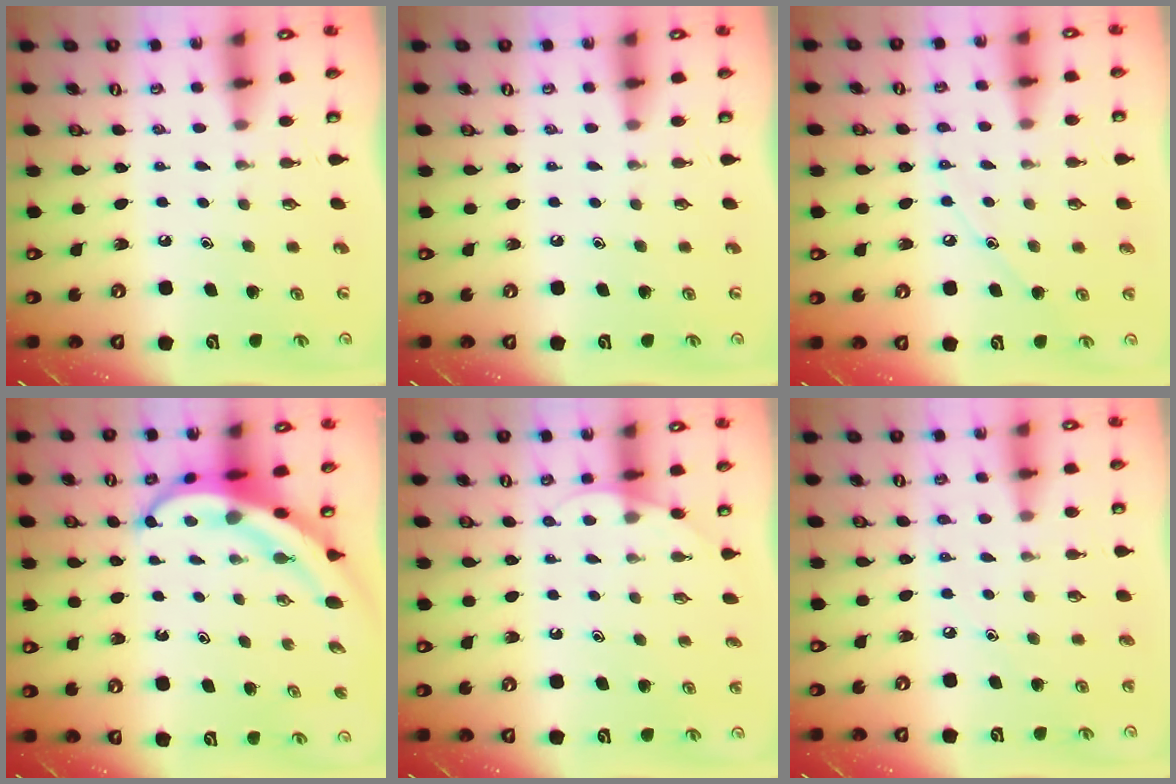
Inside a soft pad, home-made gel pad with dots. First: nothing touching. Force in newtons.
{"total": 0.0}
{"total": 6.6, "press": 6.6, "slide": 0.4}
{"total": 7.4, "press": 7.2, "slide": 1.7}
{"total": 4.5, "press": 4.5, "slide": 0.4}
{"total": 4.5, "press": 4.5, "slide": 0.4}